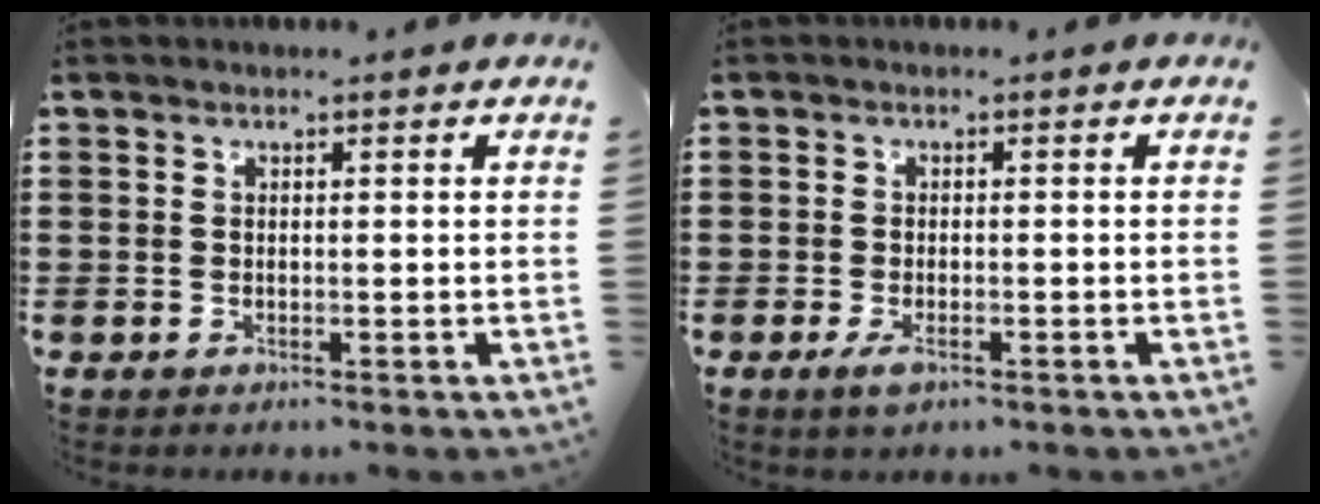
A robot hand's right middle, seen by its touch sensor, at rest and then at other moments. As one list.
[{"total": 1.9, "force": [-0.9, 0.9, 1.4], "torque": [-0.033, -0.004, -0.019]}]